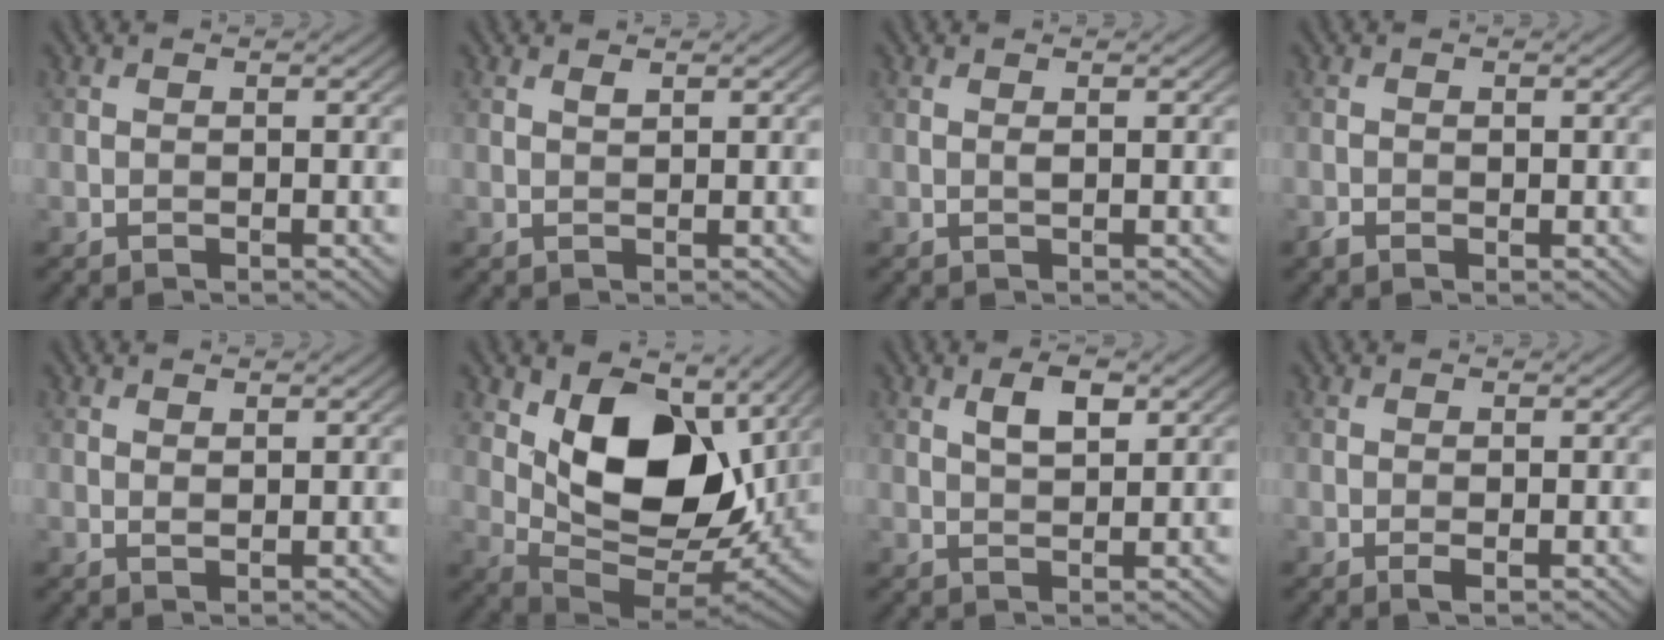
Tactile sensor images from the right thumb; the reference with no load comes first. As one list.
[{"total": 0.6, "force": [0.5, 0.2, 0.3], "torque": [-0.007, -0.001, 0.012]}, {"total": 0.7, "force": [0.3, 0.1, 0.6], "torque": [-0.013, 0.000, 0.005]}, {"total": 0.8, "force": [-0.3, 0.5, 0.5], "torque": [-0.011, -0.002, -0.007]}, {"total": 1.0, "force": [0.8, 0.4, 0.6], "torque": [-0.014, -0.004, 0.017]}, {"total": 14.4, "force": [3.9, 8.7, 10.9], "torque": [-0.176, -0.014, 0.077]}, {"total": 3.5, "force": [1.7, 1.4, 2.7], "torque": [-0.052, 0.000, 0.033]}, {"total": 0.8, "force": [-0.1, 0.2, 0.7], "torque": [-0.015, -0.001, -0.003]}]